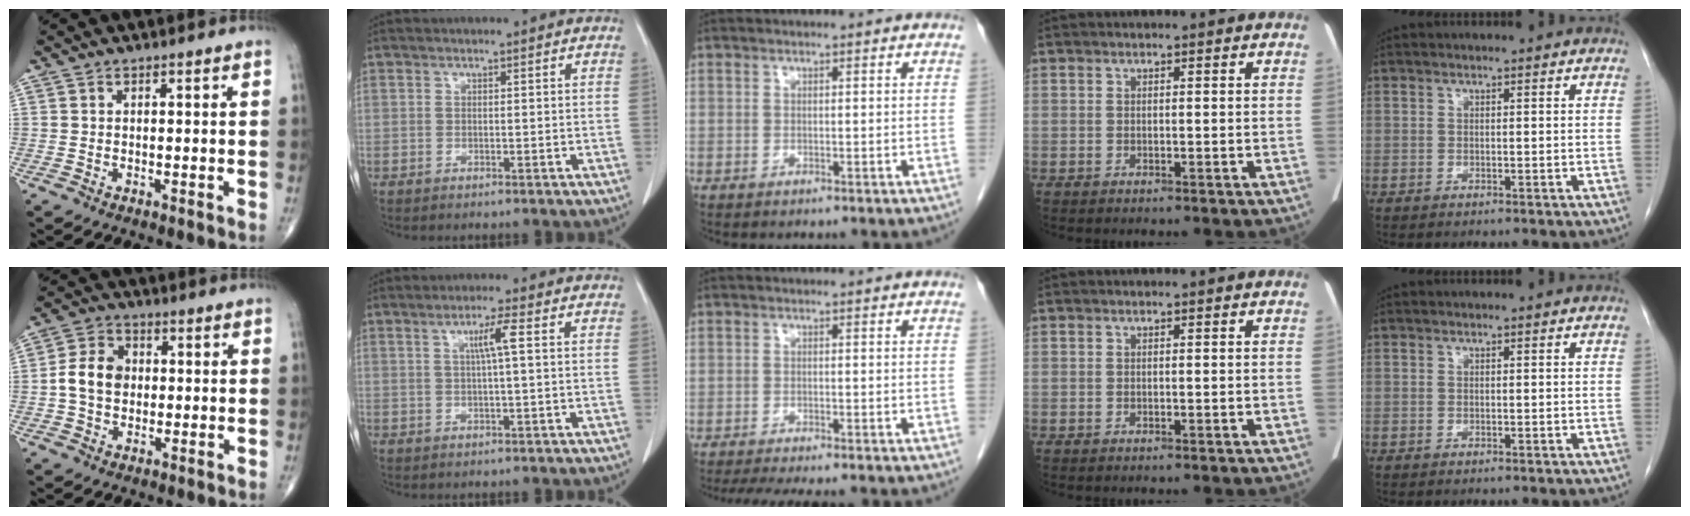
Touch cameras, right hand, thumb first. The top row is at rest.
{"thumb": {"total": 7.5, "force": [-0.2, 5.8, 4.8], "torque": [-0.077, 0.018, -0.012]}, "index": {"total": 3.6, "force": [0.8, -0.5, 3.5], "torque": [-0.064, 0.003, 0.014]}, "middle": {"total": 8.4, "force": [-7.2, 1.3, 4.2], "torque": [-0.058, -0.010, -0.105]}}